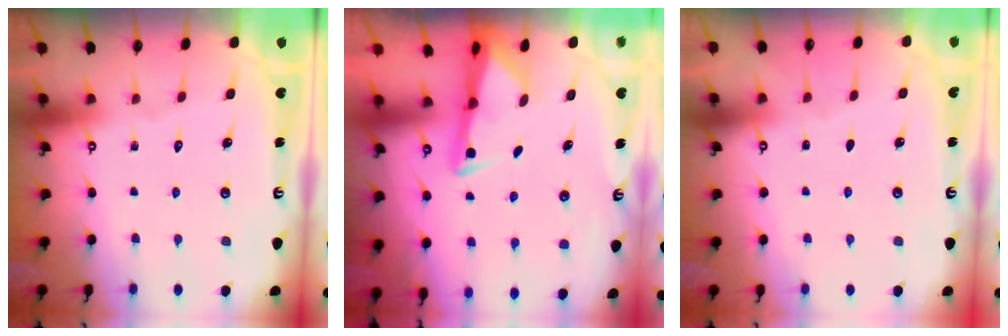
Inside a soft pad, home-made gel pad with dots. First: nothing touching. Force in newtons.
{"total": 3.0, "press": 2.9, "slide": 0.6}
{"total": 2.4, "press": 2.4, "slide": 0.4}